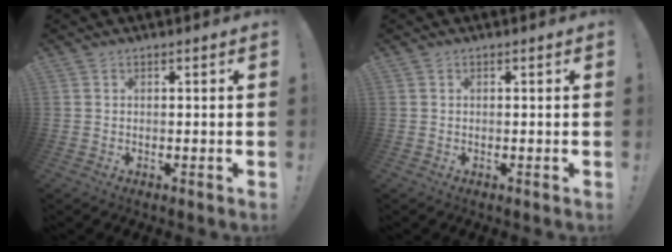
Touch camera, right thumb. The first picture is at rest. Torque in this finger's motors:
{"motor_torque": [0.09, 0.00, 0.22, -0.01, 0.07]}